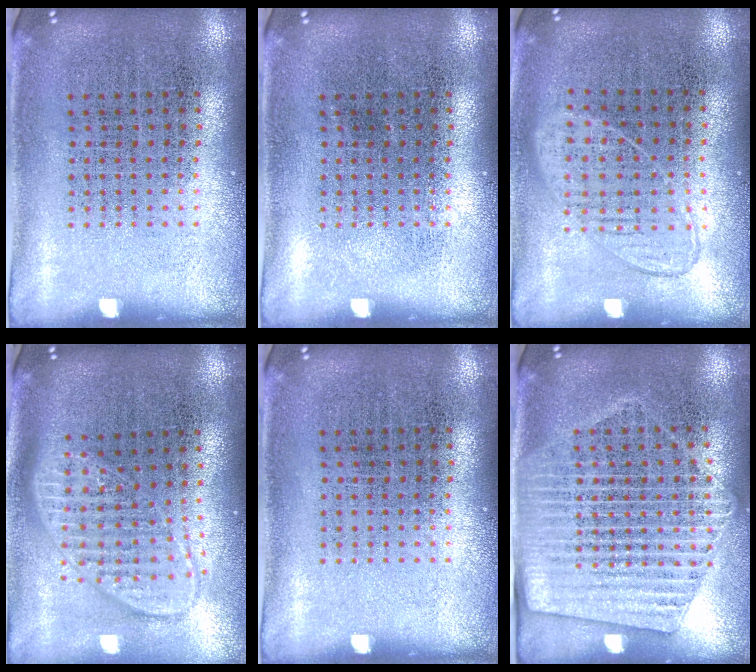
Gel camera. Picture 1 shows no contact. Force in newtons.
{"total": 0.0}
{"total": 1.0, "press": 0.9, "slide": 0.4}
{"total": 1.8, "press": 1.5, "slide": 1.0}
{"total": 0.0}
{"total": 1.8, "press": 1.6, "slide": 0.7}